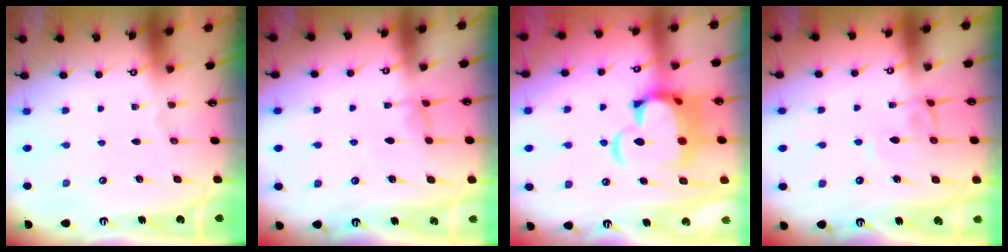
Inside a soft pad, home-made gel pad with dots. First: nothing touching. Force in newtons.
{"total": 1.5, "press": 1.5, "slide": 0.4}
{"total": 10.5, "press": 10.3, "slide": 1.9}
{"total": 0.6, "press": 0.5, "slide": 0.2}